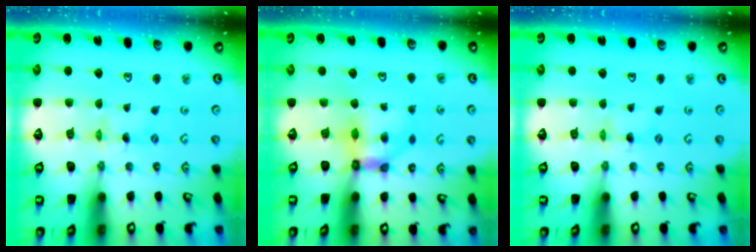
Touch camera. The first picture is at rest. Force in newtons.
{"total": 6.7, "press": 6.7, "slide": 0.6}
{"total": 0.0}